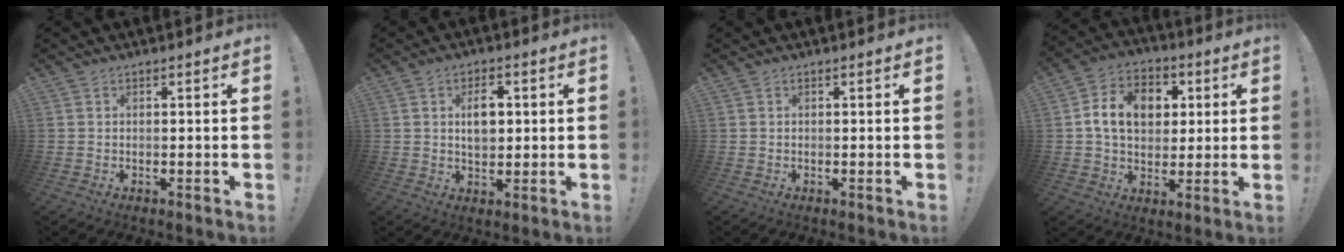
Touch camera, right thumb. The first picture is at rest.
{"total": 6.9, "force": [1.0, 4.8, 4.9], "torque": [-0.079, 0.006, 0.014]}
{"total": 0.0}
{"total": 14.1, "force": [3.0, 10.8, 8.5], "torque": [-0.130, 0.005, 0.061]}